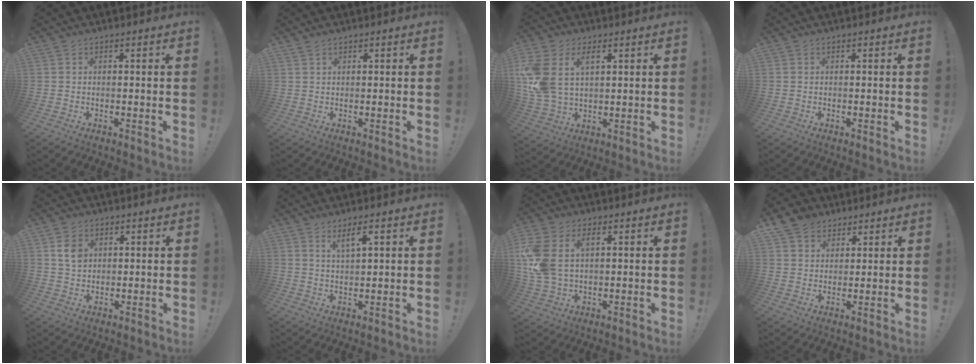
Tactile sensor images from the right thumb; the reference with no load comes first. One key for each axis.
{"total": 1.1, "fx": 0.9, "fy": 0.5, "fz": 0.3, "tx": 0.001, "ty": -0.004, "tz": 0.016}
{"total": 12.1, "fx": 4.5, "fy": 8.0, "fz": 7.9, "tx": -0.179, "ty": -0.015, "tz": 0.087}
{"total": 0.0}
{"total": 5.6, "fx": 1.8, "fy": 4.4, "fz": 2.9, "tx": -0.032, "ty": 0.000, "tz": 0.033}
{"total": 4.5, "fx": 2.6, "fy": 0.7, "fz": 3.6, "tx": -0.058, "ty": -0.011, "tz": 0.041}
{"total": 10.9, "fx": 3.2, "fy": 7.3, "fz": 7.4, "tx": -0.164, "ty": -0.005, "tz": 0.060}
{"total": 7.5, "fx": 5.0, "fy": 5.4, "fz": 1.4, "tx": -0.020, "ty": -0.030, "tz": 0.099}